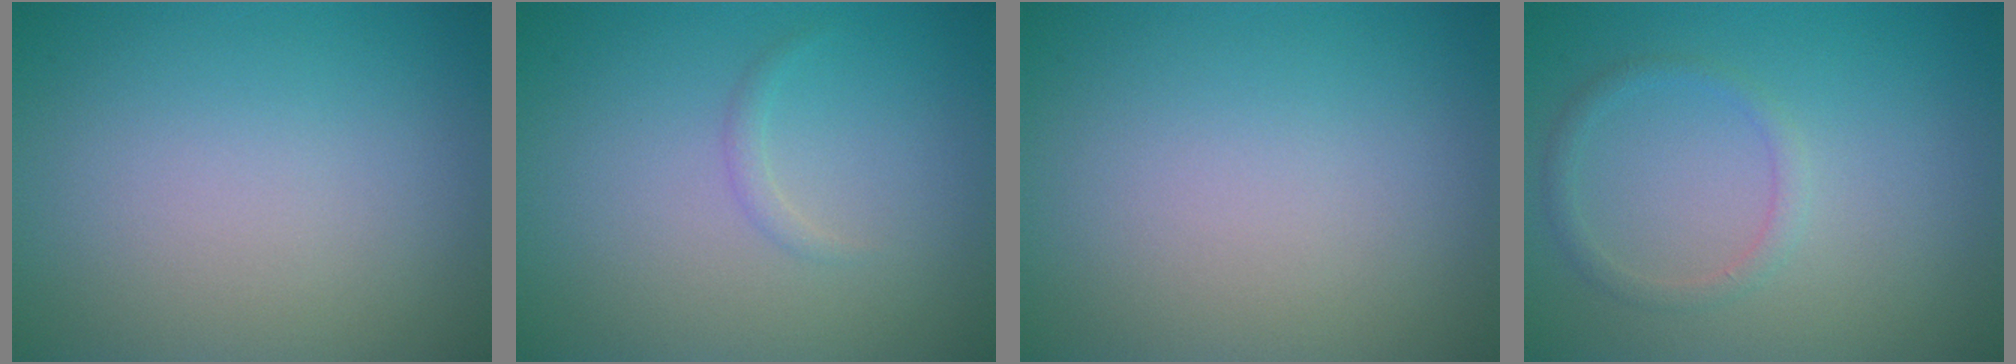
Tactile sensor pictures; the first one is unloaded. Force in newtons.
{"total": 0.7, "press": 0.7, "slide": 0.0}
{"total": 0.0}
{"total": 1.3, "press": 1.3, "slide": 0.0}